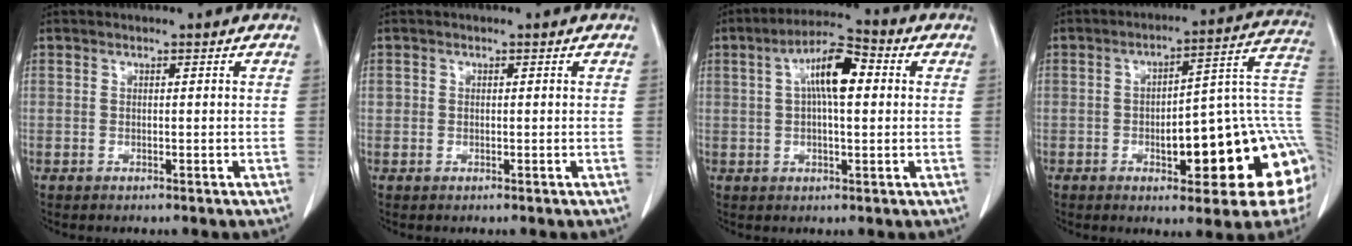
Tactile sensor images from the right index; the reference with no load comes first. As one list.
[{"total": 0.8, "force": [0.0, 0.7, 0.1], "torque": [0.007, 0.008, 0.000]}, {"total": 8.6, "force": [1.8, 2.3, 8.1], "torque": [-0.149, 0.026, 0.026]}, {"total": 20.4, "force": [-3.5, 4.8, 19.5], "torque": [-0.174, 0.034, -0.036]}]